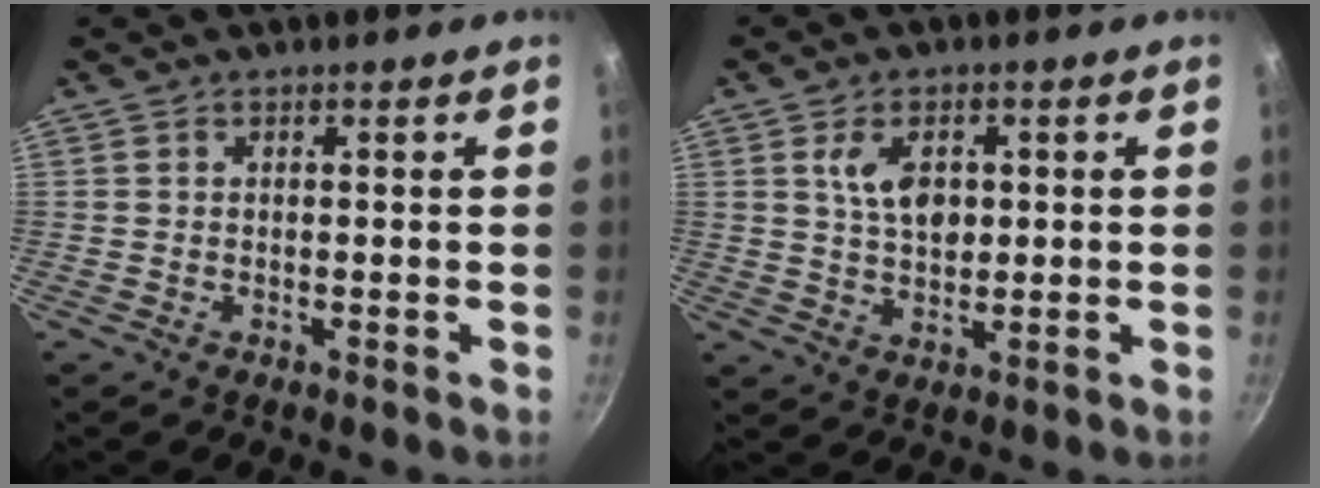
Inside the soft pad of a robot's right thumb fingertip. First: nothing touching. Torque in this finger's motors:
{"motor_torque": [-0.14, 0.45, 0.17, 0.33, 0.28]}